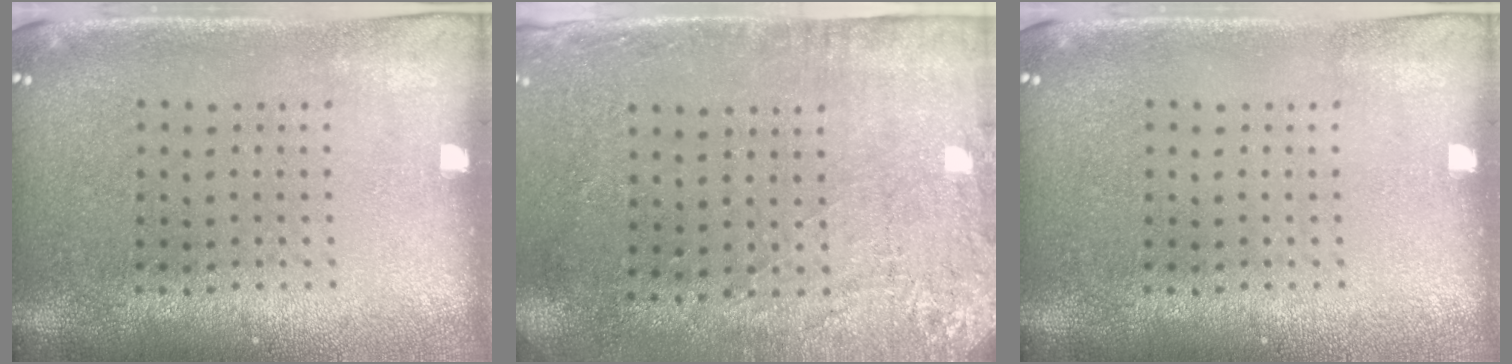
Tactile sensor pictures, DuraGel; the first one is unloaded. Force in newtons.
{"total": 2.8, "press": 2.3, "slide": 1.6}
{"total": 0.0}